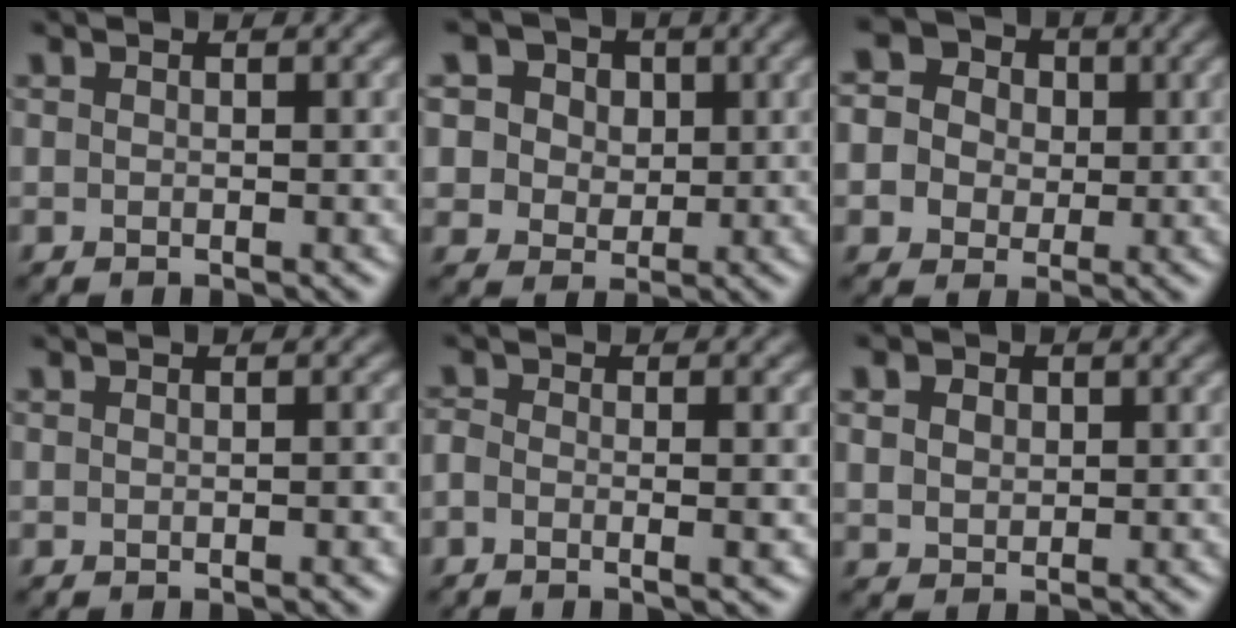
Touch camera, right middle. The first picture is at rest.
{"total": 7.4, "force": [3.4, 5.8, 3.1], "torque": [-0.054, 0.016, 0.037]}
{"total": 7.1, "force": [1.0, 6.5, 2.6], "torque": [-0.058, 0.037, -0.003]}
{"total": 0.5, "force": [-0.3, 0.1, 0.4], "torque": [-0.005, 0.003, -0.002]}
{"total": 2.9, "force": [-0.7, 1.3, 2.5], "torque": [-0.019, 0.009, -0.023]}
{"total": 3.5, "force": [1.6, 2.6, 1.7], "torque": [-0.042, 0.013, 0.022]}